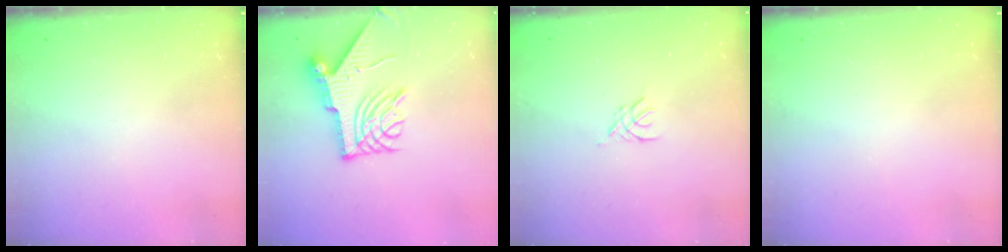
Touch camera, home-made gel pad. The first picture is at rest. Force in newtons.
{"total": 9.5, "press": 9.4, "slide": 0.9}
{"total": 2.6, "press": 2.5, "slide": 0.6}
{"total": 0.0}